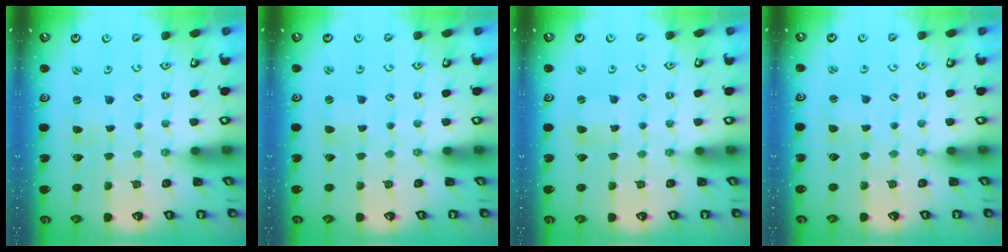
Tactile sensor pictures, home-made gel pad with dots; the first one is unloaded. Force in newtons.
{"total": 1.3, "press": 1.2, "slide": 0.3}
{"total": 1.5, "press": 1.4, "slide": 0.2}
{"total": 1.9, "press": 1.9, "slide": 0.3}